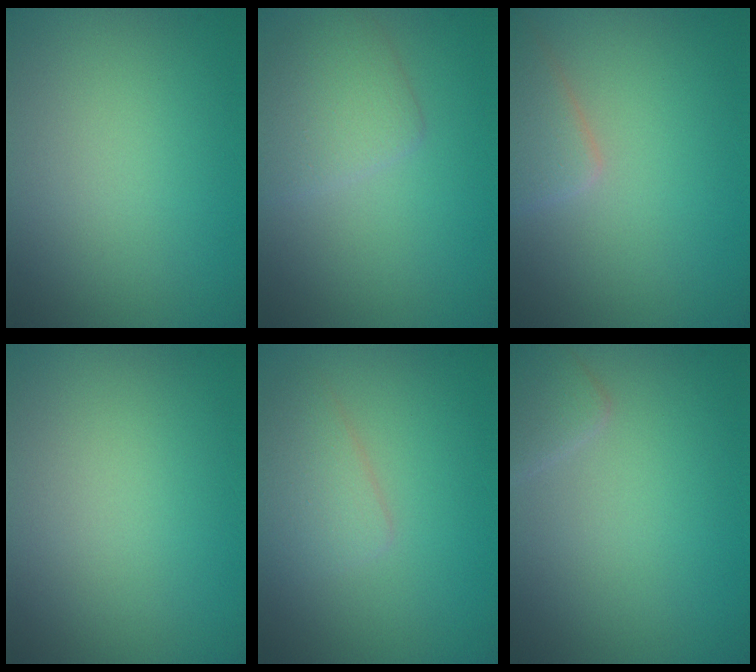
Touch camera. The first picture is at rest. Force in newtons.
{"total": 2.9, "press": 2.9, "slide": 0.2}
{"total": 2.7, "press": 2.7, "slide": 0.1}
{"total": 0.0}
{"total": 2.4, "press": 2.4, "slide": 0.1}
{"total": 1.6, "press": 1.6, "slide": 0.0}